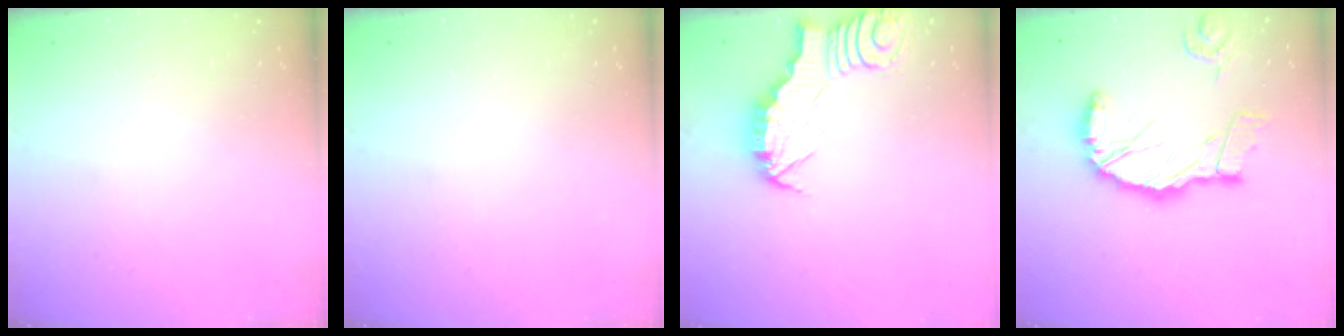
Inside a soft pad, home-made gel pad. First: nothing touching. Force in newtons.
{"total": 0.0}
{"total": 2.9, "press": 2.9, "slide": 0.3}
{"total": 16.6, "press": 16.5, "slide": 1.9}